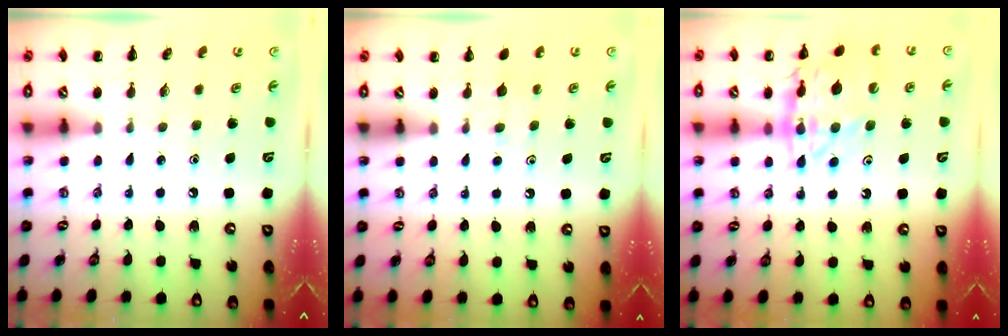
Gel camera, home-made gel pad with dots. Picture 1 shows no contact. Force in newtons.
{"total": 5.6, "press": 5.4, "slide": 1.4}
{"total": 16.1, "press": 16.0, "slide": 2.2}